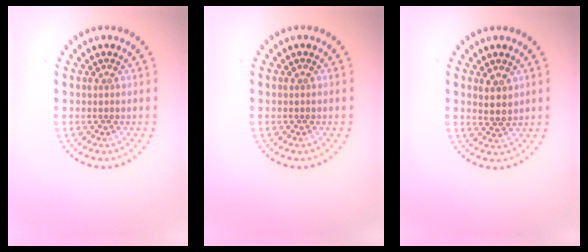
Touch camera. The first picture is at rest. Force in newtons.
{"total": 0.0}
{"total": 2.1, "press": 1.9, "slide": 0.9}